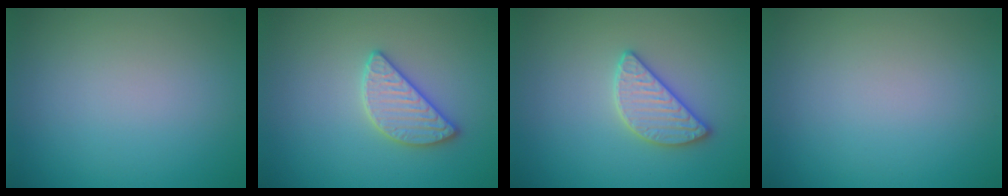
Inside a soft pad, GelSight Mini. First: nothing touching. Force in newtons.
{"total": 2.8, "press": 2.8, "slide": 0.2}
{"total": 2.8, "press": 2.8, "slide": 0.2}
{"total": 0.0}